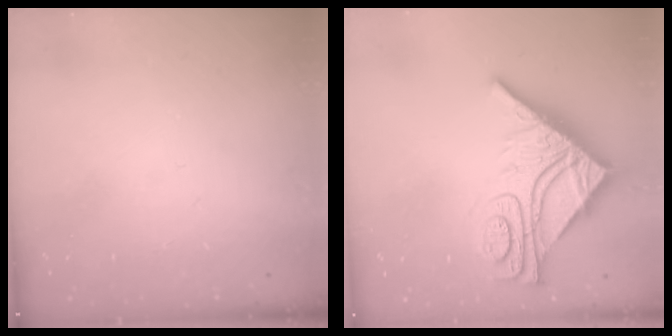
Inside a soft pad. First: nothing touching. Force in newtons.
{"total": 17.5, "press": 17.4, "slide": 1.6}